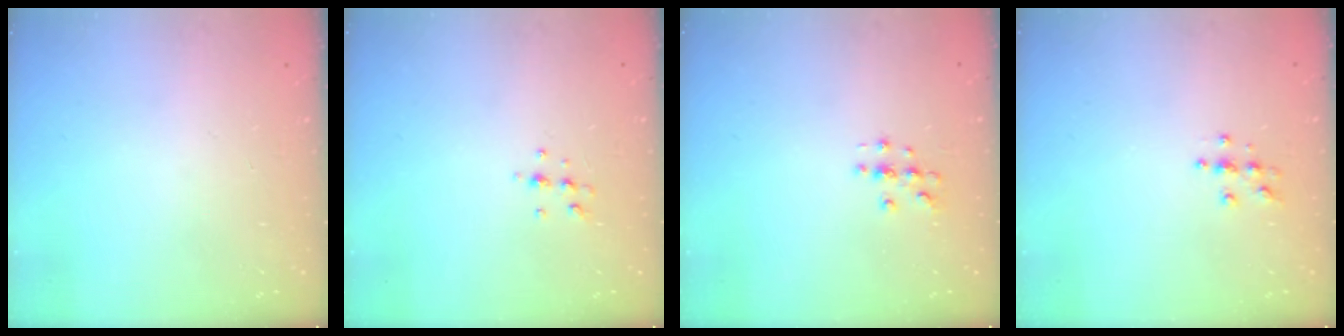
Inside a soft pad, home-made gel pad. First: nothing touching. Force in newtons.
{"total": 5.4, "press": 5.3, "slide": 1.1}
{"total": 3.4, "press": 3.4, "slide": 0.4}
{"total": 3.9, "press": 3.9, "slide": 0.3}